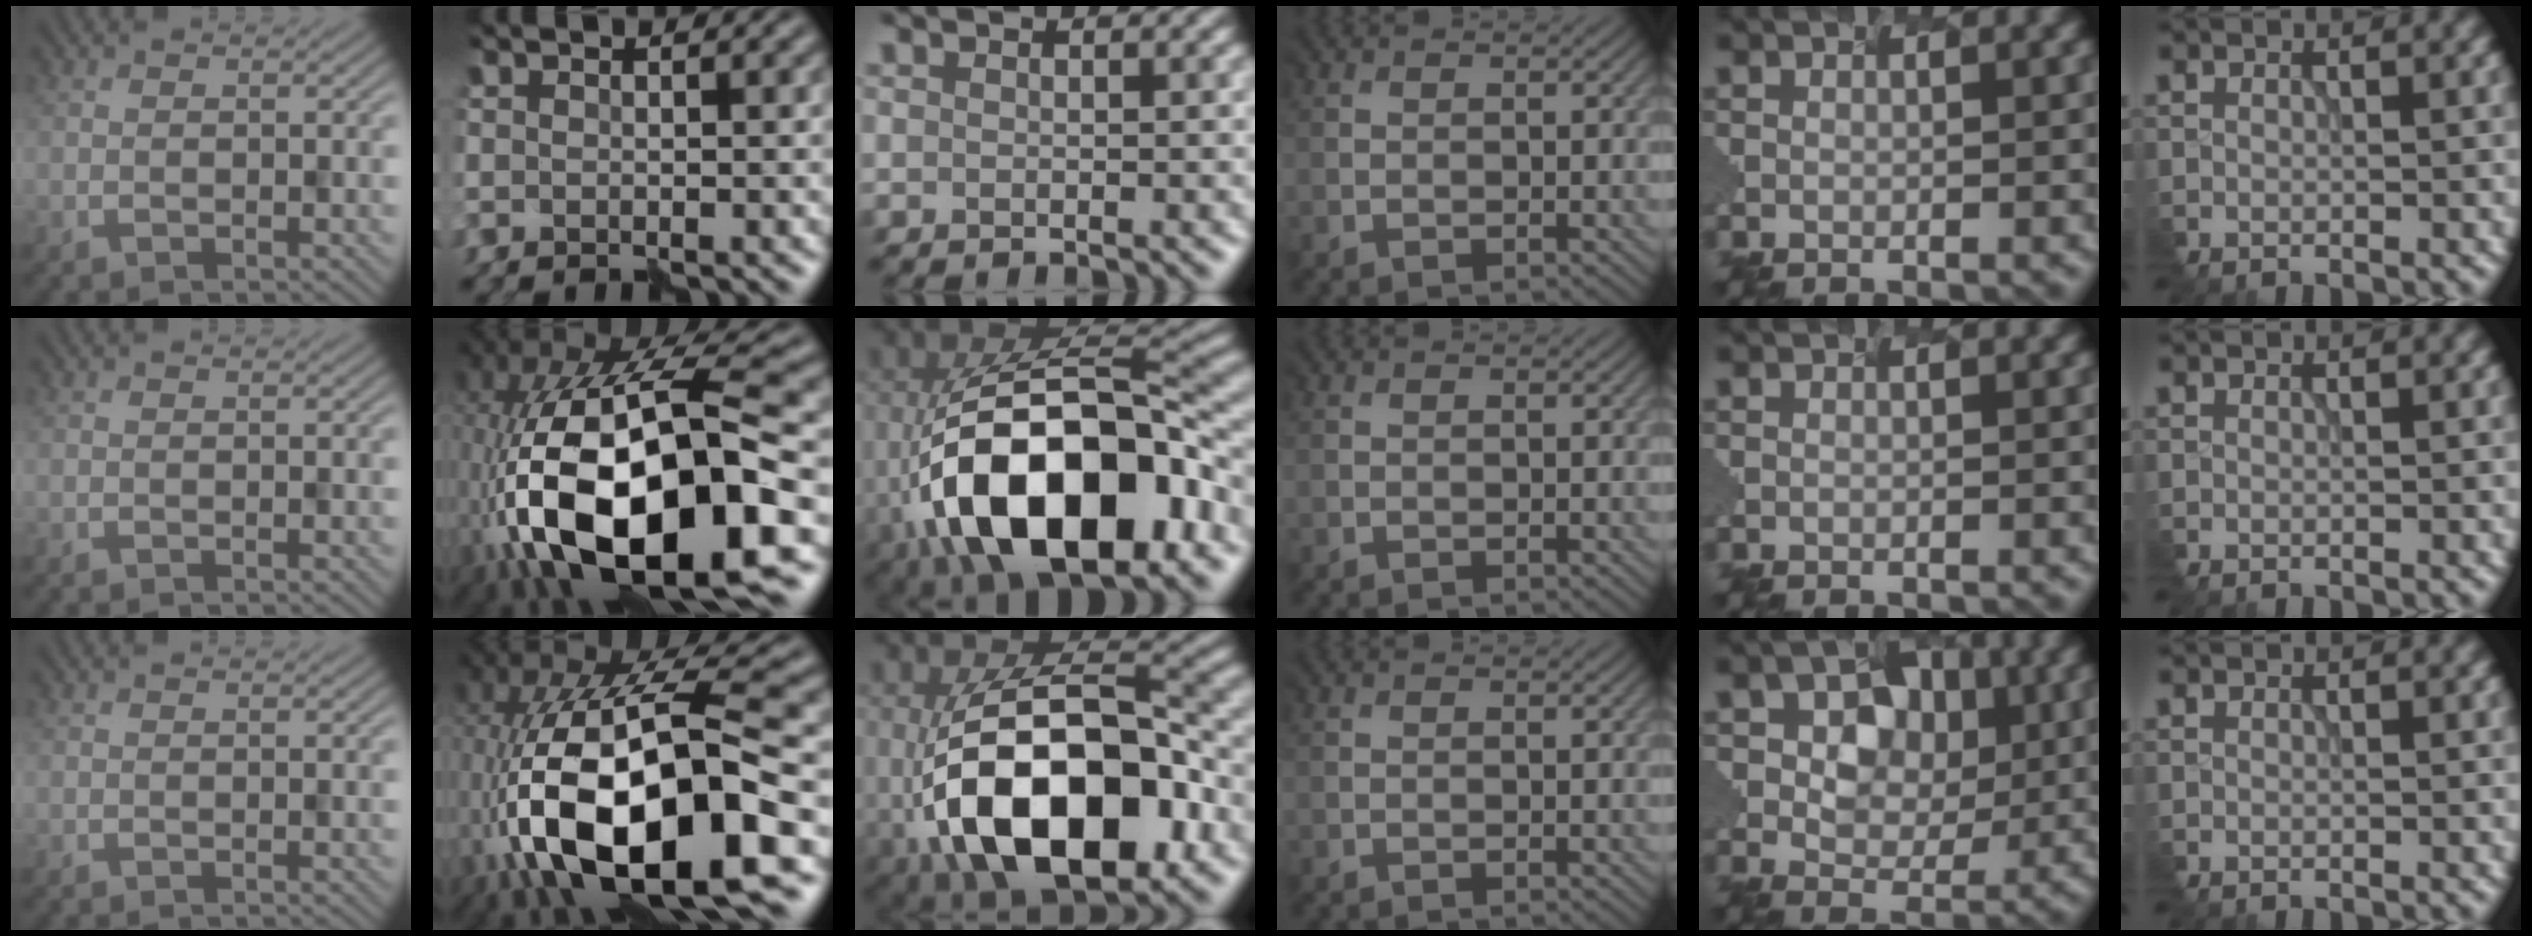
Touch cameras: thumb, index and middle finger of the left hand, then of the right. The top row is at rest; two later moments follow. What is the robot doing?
{"motion": "assemble", "object": "hinged jar"}